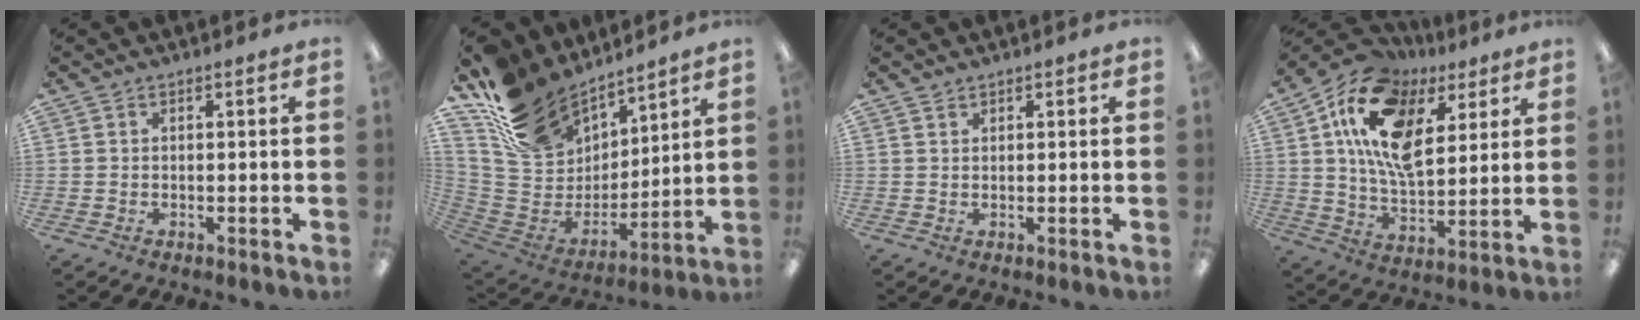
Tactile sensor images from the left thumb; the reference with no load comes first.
{"total": 20.7, "force": [15.2, 11.8, 7.6], "torque": [-0.167, -0.091, 0.293]}
{"total": 1.0, "force": [0.8, 0.5, 0.1], "torque": [-0.002, 0.000, 0.016]}
{"total": 17.3, "force": [8.4, 9.9, 11.4], "torque": [-0.219, -0.029, 0.151]}